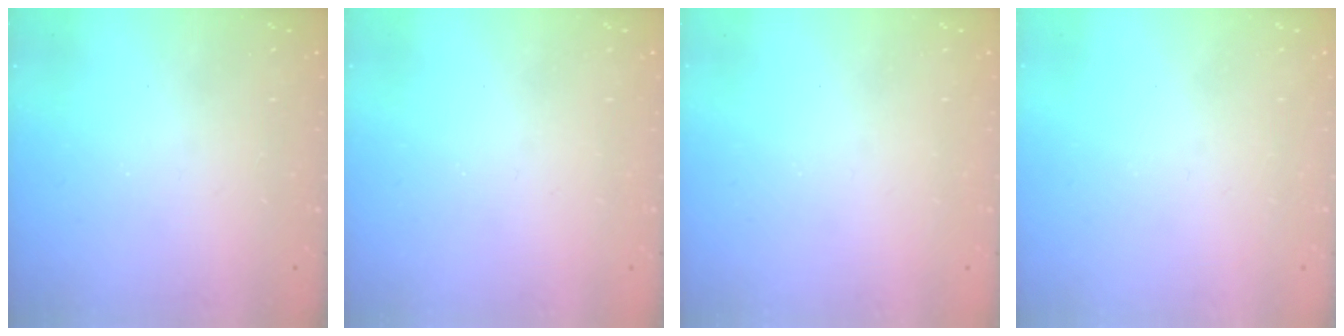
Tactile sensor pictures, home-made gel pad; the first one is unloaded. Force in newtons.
{"total": 0.0}
{"total": 0.0}
{"total": 0.0}